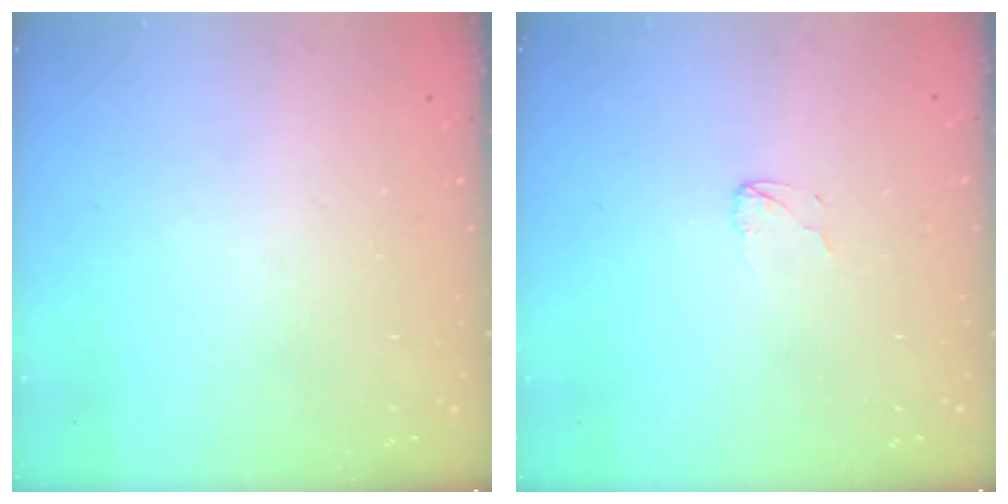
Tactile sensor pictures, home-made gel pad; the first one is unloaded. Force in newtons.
{"total": 2.4, "press": 2.4, "slide": 0.2}